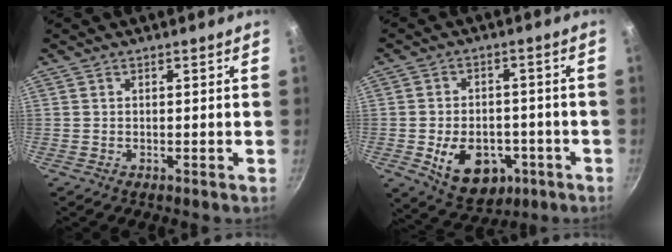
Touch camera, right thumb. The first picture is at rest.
{"total": 12.0, "force": [-4.2, 8.2, 7.7], "torque": [-0.097, 0.017, -0.051]}